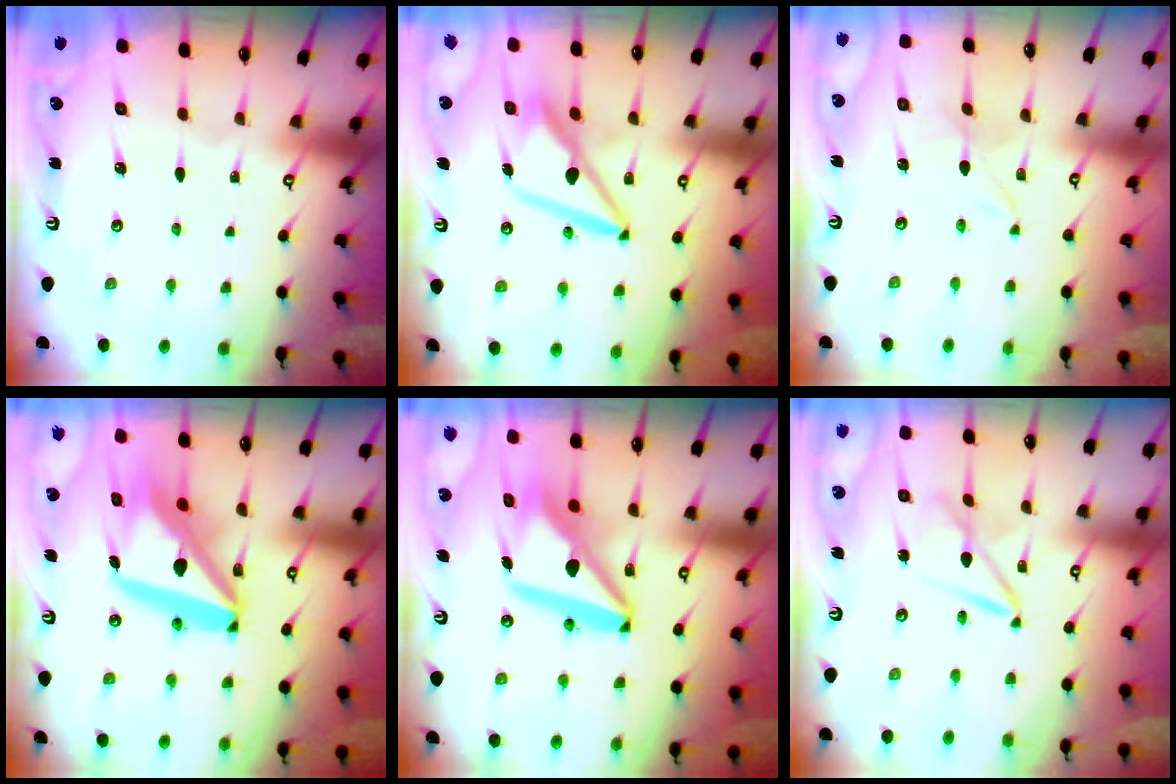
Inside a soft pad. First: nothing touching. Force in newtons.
{"total": 9.3, "press": 9.3, "slide": 0.5}
{"total": 1.4, "press": 1.4, "slide": 0.2}
{"total": 17.9, "press": 17.8, "slide": 2.0}
{"total": 14.6, "press": 14.5, "slide": 1.7}
{"total": 6.6, "press": 6.6, "slide": 0.4}